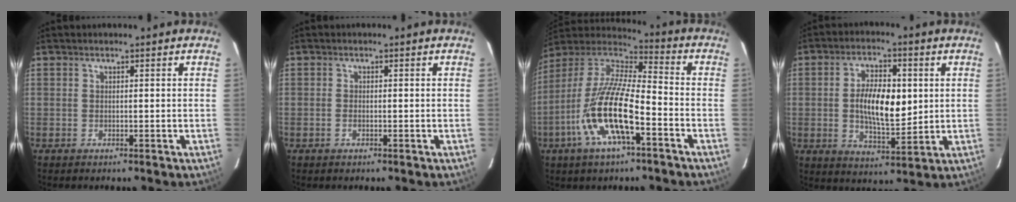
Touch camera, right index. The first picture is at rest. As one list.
[{"total": 1.0, "force": [-0.5, 0.4, 0.7], "torque": [-0.016, 0.001, -0.010]}, {"total": 17.9, "force": [-7.2, 4.8, 15.6], "torque": [-0.308, -0.020, -0.146]}, {"total": 10.8, "force": [0.8, 4.9, 9.6], "torque": [-0.174, 0.004, 0.018]}]